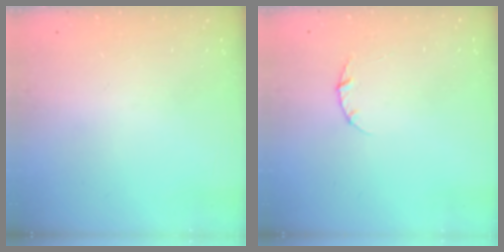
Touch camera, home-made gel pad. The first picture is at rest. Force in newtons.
{"total": 2.8, "press": 2.8, "slide": 0.4}